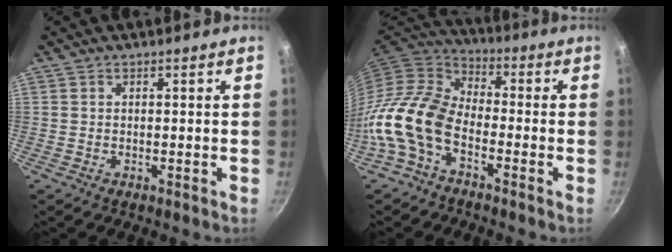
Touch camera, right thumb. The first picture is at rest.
{"total": 12.5, "force": [-5.1, 7.7, 8.5], "torque": [-0.150, 0.050, -0.124]}